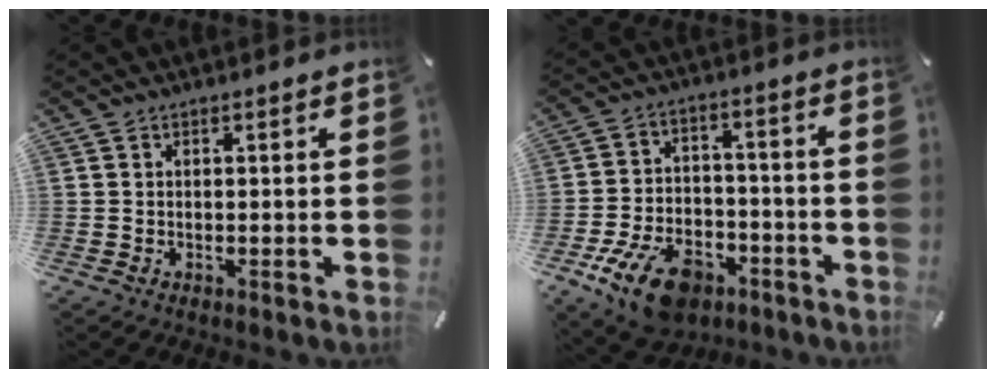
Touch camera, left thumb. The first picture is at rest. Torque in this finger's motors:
{"motor_torque": [1.52, 2.68, 0.61, 0.51, 0.30]}